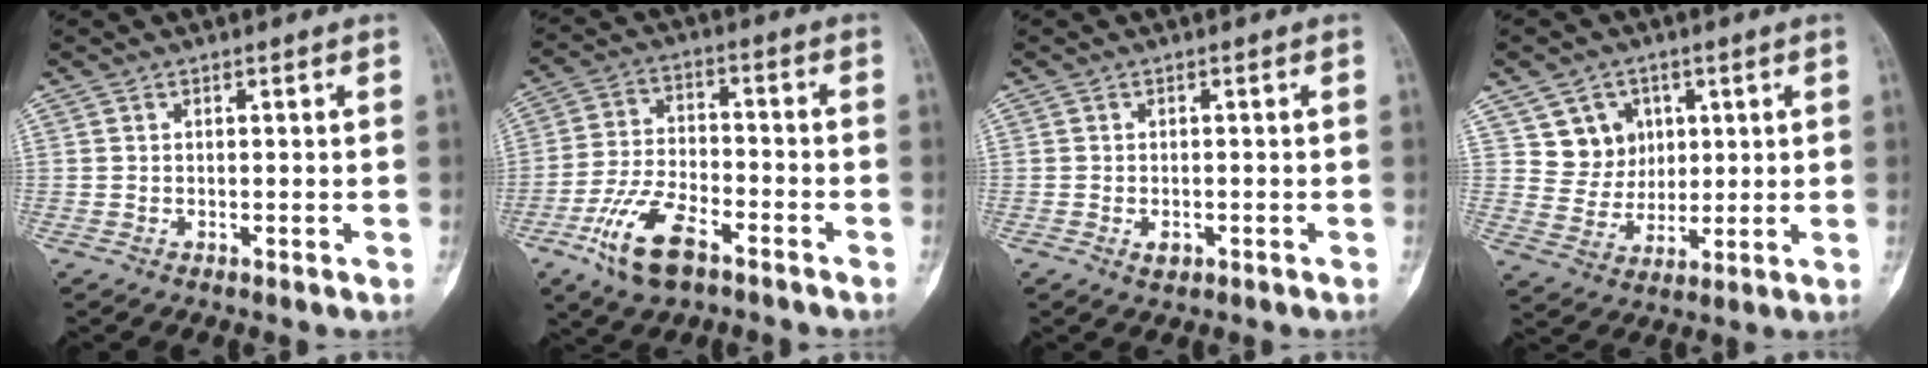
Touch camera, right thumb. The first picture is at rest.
{"total": 12.1, "force": [-6.7, 5.4, 8.5], "torque": [-0.162, 0.024, -0.126]}
{"total": 1.7, "force": [-0.6, 1.0, 1.2], "torque": [-0.011, -0.001, -0.008]}
{"total": 7.9, "force": [3.3, 7.0, 1.6], "torque": [0.009, -0.016, 0.063]}